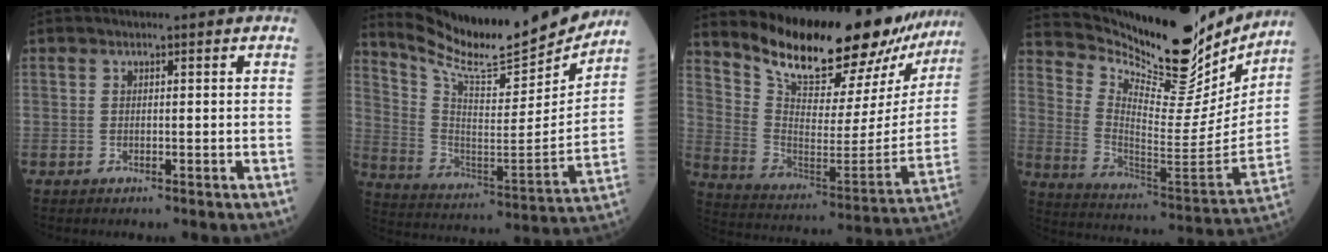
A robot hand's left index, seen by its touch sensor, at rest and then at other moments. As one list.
[{"total": 19.8, "force": [18.4, 2.5, 6.9], "torque": [-0.134, -0.053, 0.288]}, {"total": 26.4, "force": [23.2, 5.3, 11.4], "torque": [-0.189, -0.082, 0.325]}, {"total": 22.5, "force": [20.2, 5.7, 8.2], "torque": [-0.145, -0.049, 0.299]}]